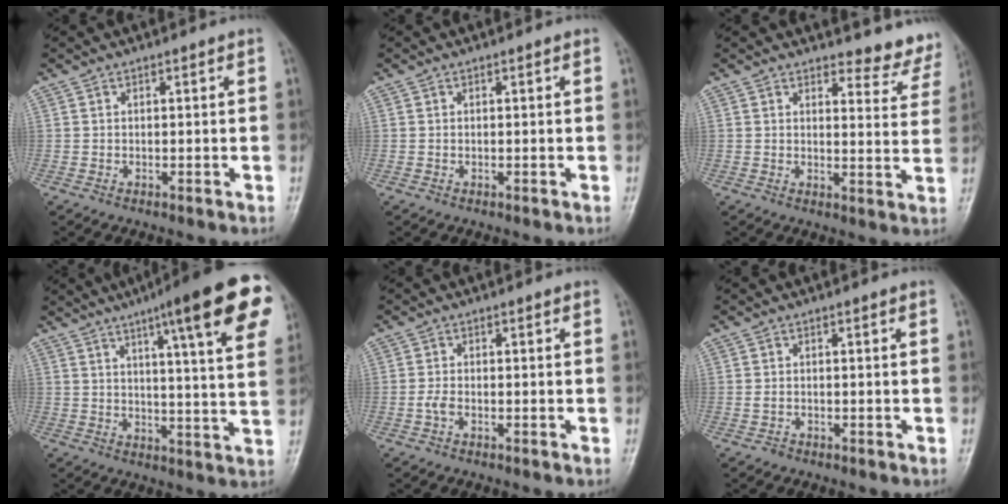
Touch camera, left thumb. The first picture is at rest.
{"total": 0.0}
{"total": 7.7, "force": [7.3, 2.3, 0.5], "torque": [0.025, -0.067, 0.066]}
{"total": 20.6, "force": [10.5, 3.2, 17.5], "torque": [-0.224, -0.022, 0.132]}
{"total": 1.5, "force": [-0.7, 0.7, 1.1], "torque": [-0.025, 0.003, -0.016]}
{"total": 0.8, "force": [-0.5, 0.6, 0.2], "torque": [-0.001, 0.003, -0.008]}